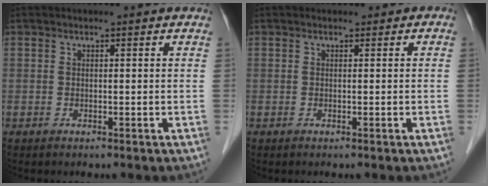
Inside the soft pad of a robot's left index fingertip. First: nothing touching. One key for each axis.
{"total": 0.6, "fx": -0.1, "fy": 0.5, "fz": 0.0, "tx": 0.003, "ty": 0.004, "tz": -0.007}